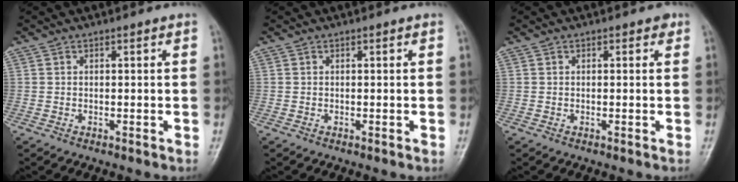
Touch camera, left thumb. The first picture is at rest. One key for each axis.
{"total": 0.0}
{"total": 0.9, "fx": 0.4, "fy": 0.5, "fz": 0.6, "tx": -0.001, "ty": 0.000, "tz": 0.001}